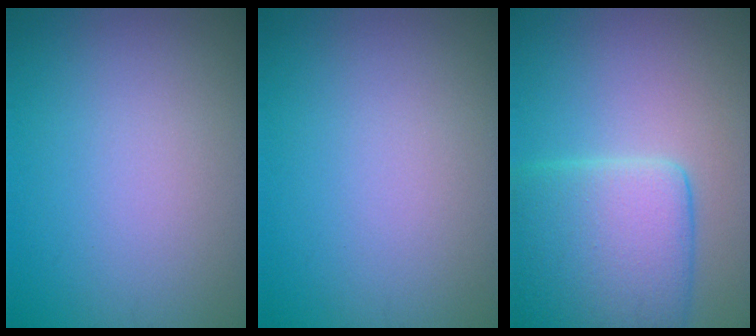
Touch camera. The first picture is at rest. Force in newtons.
{"total": 0.0}
{"total": 8.0, "press": 7.9, "slide": 0.6}